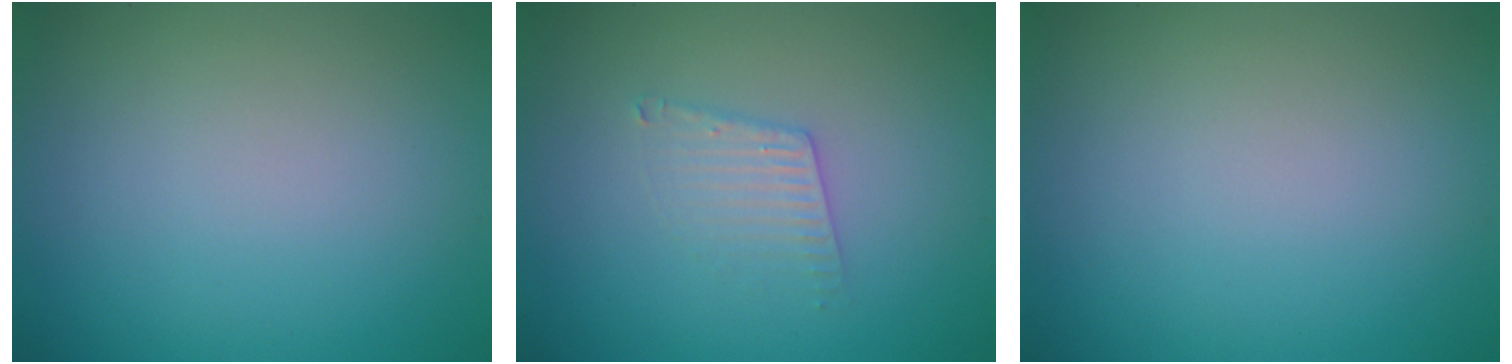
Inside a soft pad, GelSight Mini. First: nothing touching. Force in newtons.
{"total": 2.0, "press": 2.0, "slide": 0.1}
{"total": 0.0}